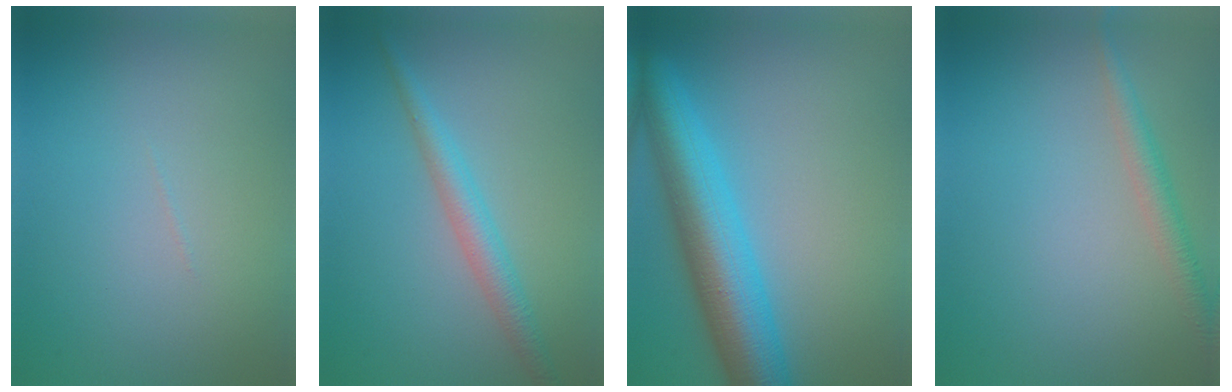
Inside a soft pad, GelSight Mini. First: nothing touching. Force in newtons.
{"total": 2.9, "press": 2.9, "slide": 0.1}
{"total": 8.7, "press": 8.7, "slide": 0.2}
{"total": 2.3, "press": 2.3, "slide": 0.1}